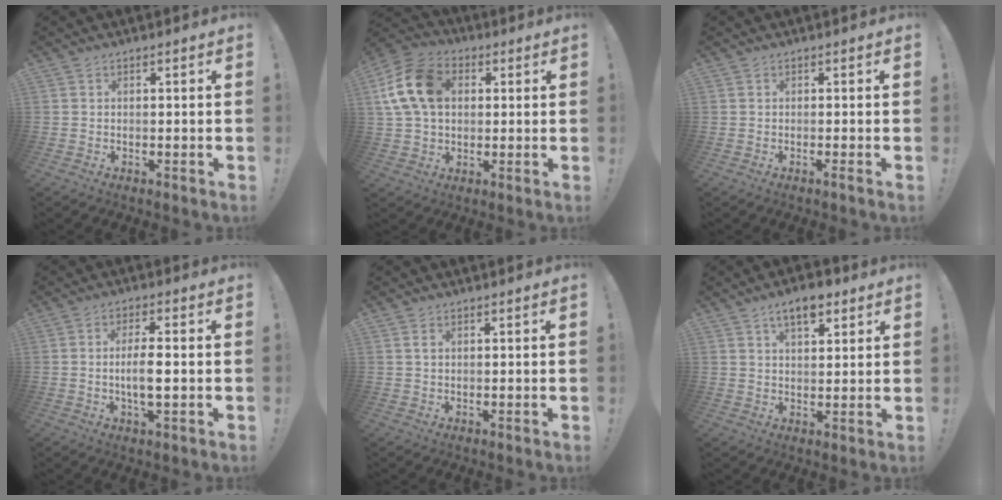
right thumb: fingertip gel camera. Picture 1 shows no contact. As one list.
[{"total": 15.6, "force": [3.6, 11.5, 10.0], "torque": [-0.180, 0.002, 0.074]}, {"total": 1.1, "force": [-0.3, -0.2, 1.1], "torque": [-0.022, -0.001, -0.006]}, {"total": 6.7, "force": [-0.7, 1.7, 6.4], "torque": [-0.123, -0.001, -0.016]}, {"total": 1.4, "force": [0.7, 0.8, 0.8], "torque": [-0.012, 0.000, 0.012]}, {"total": 7.4, "force": [4.7, 3.5, 4.6], "torque": [-0.062, -0.016, 0.081]}]